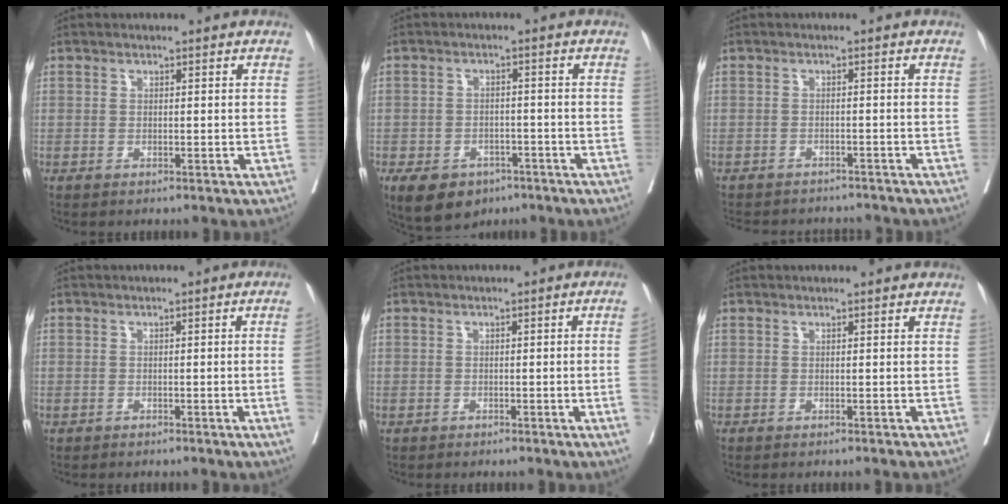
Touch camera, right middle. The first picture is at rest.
{"total": 8.8, "force": [-5.4, 5.8, 3.8], "torque": [-0.074, -0.001, -0.078]}
{"total": 10.3, "force": [-9.5, 3.1, 2.4], "torque": [-0.050, 0.005, -0.117]}
{"total": 2.7, "force": [-0.6, -0.3, 2.6], "torque": [-0.035, 0.004, -0.008]}
{"total": 3.5, "force": [-0.7, -0.1, 3.4], "torque": [-0.047, 0.006, -0.008]}
{"total": 0.0}